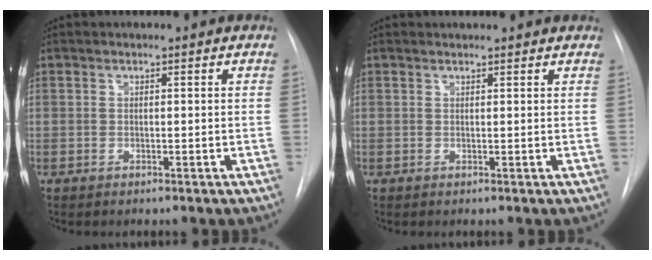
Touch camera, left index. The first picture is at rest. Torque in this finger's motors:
{"motor_torque": [0.78, -1.36, -0.05, 0.02]}